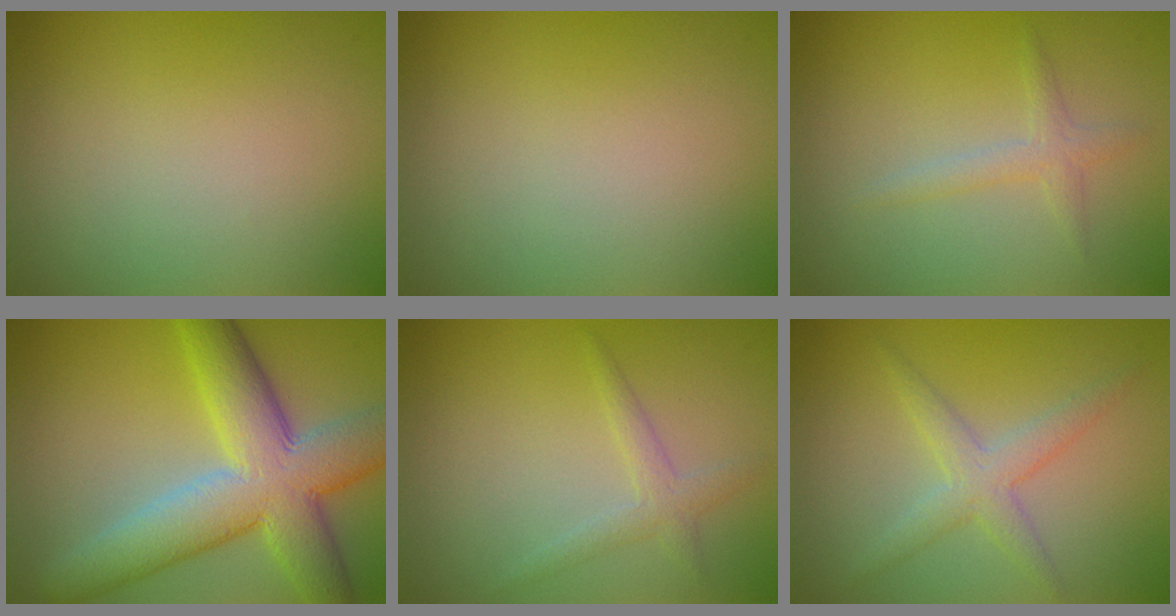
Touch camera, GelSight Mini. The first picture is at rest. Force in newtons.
{"total": 0.0}
{"total": 1.6, "press": 1.6, "slide": 0.0}
{"total": 10.3, "press": 10.3, "slide": 0.4}
{"total": 1.8, "press": 1.8, "slide": 0.1}
{"total": 2.8, "press": 2.8, "slide": 0.0}